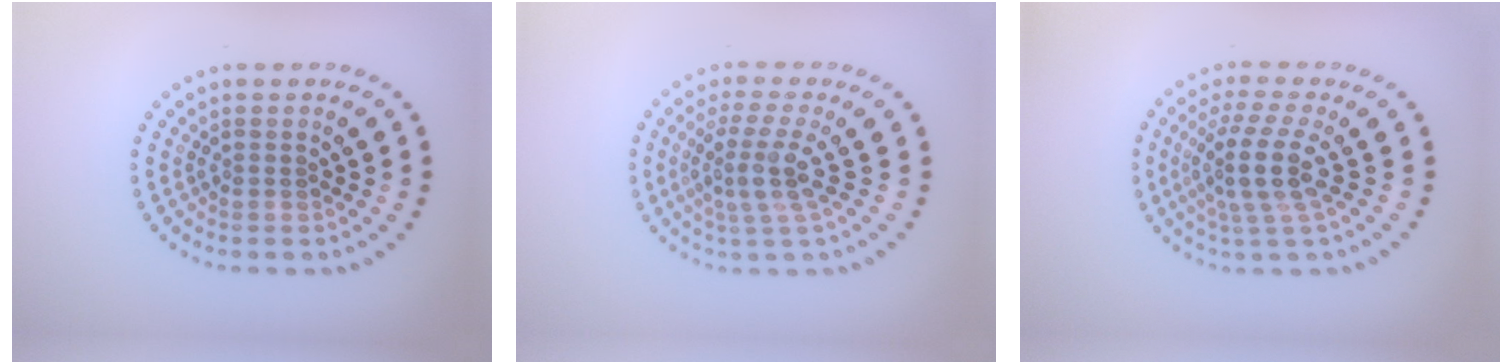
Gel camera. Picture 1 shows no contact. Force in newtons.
{"total": 3.7, "press": 2.6, "slide": 2.6}
{"total": 4.3, "press": 3.3, "slide": 2.7}